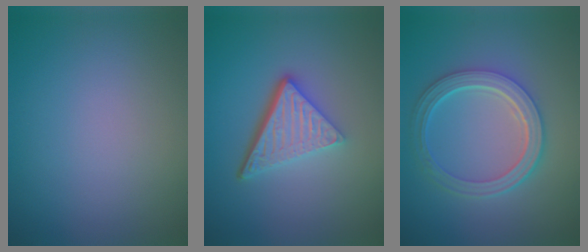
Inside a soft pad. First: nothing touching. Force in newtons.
{"total": 5.4, "press": 3.6, "slide": 4.0}
{"total": 5.2, "press": 3.9, "slide": 3.6}